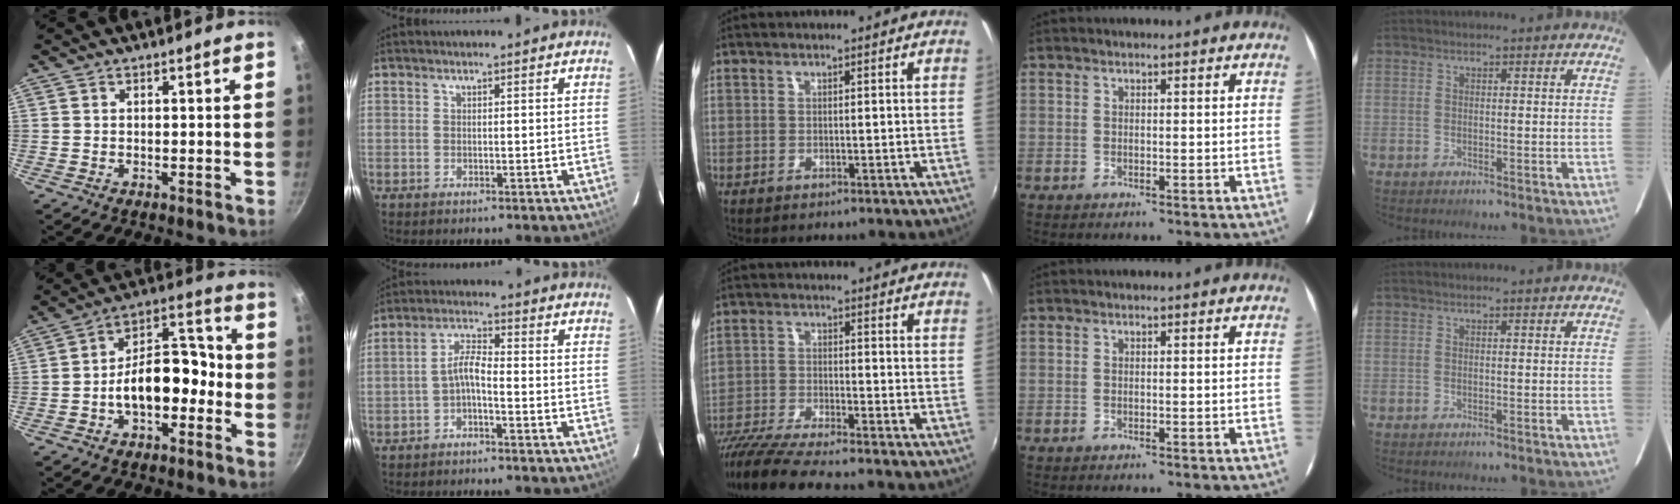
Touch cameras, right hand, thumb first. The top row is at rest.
{"thumb": {"total": 13.8, "force": [-3.5, 8.4, 10.3], "torque": [-0.115, 0.070, -0.062]}, "index": {"total": 3.6, "force": [-2.0, 0.7, 3.0], "torque": [-0.067, 0.013, -0.038]}, "middle": {"total": 11.9, "force": [-10.4, 0.5, 5.7], "torque": [-0.132, -0.033, -0.194]}}